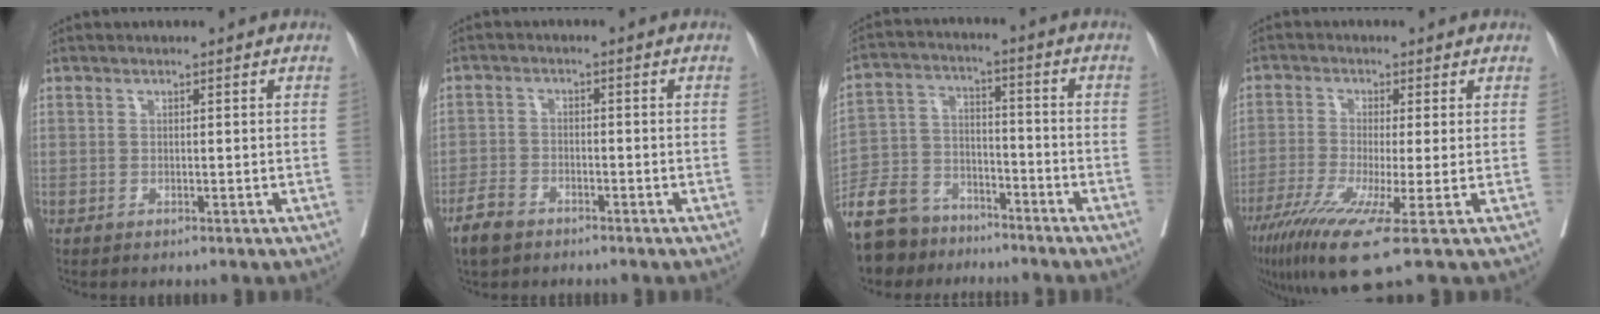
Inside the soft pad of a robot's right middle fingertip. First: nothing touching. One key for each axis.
{"total": 4.2, "fx": -3.1, "fy": 1.9, "fz": 2.1, "tx": -0.049, "ty": -0.003, "tz": -0.055}
{"total": 13.7, "fx": -11.0, "fy": 7.1, "fz": 4.2, "tx": -0.098, "ty": 0.016, "tz": -0.192}
{"total": 10.5, "fx": -5.7, "fy": -0.2, "fz": 8.8, "tx": -0.154, "ty": -0.033, "tz": -0.096}